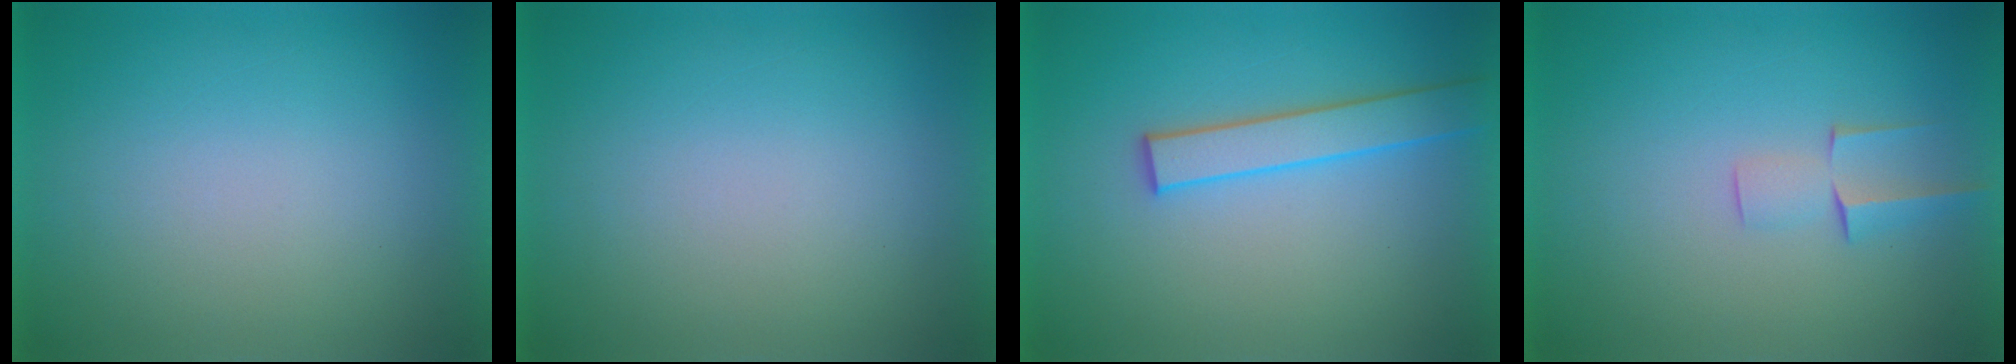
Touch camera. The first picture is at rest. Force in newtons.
{"total": 1.2}
{"total": 2.7}
{"total": 2.1}